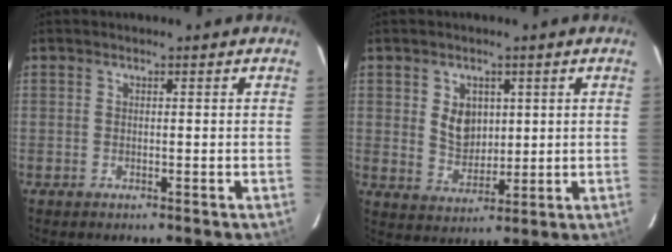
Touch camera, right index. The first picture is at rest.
{"total": 6.2, "force": [1.6, 4.9, 3.5], "torque": [-0.059, 0.002, 0.038]}